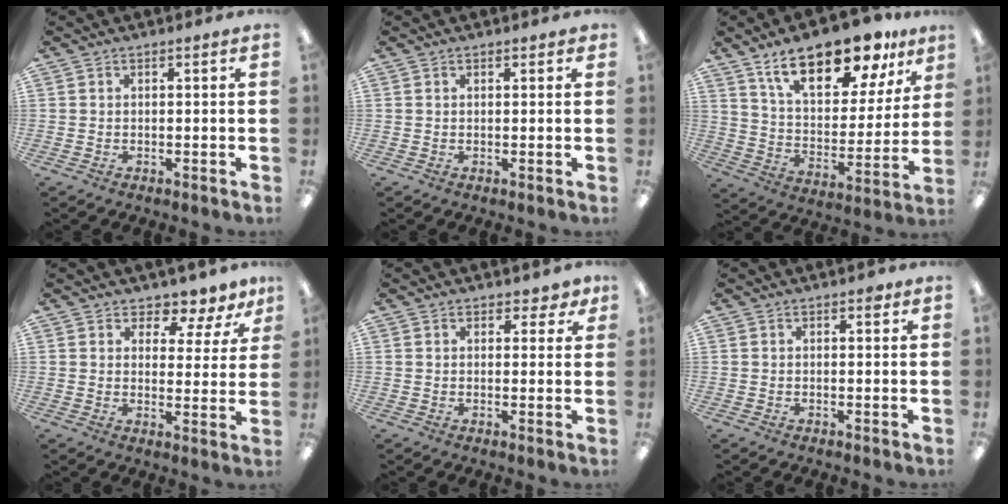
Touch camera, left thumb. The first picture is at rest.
{"total": 0.8, "force": [0.5, 0.4, 0.3], "torque": [0.001, -0.002, 0.007]}
{"total": 21.3, "force": [15.0, 8.5, 12.4], "torque": [-0.207, -0.080, 0.256]}
{"total": 5.7, "force": [4.9, 2.3, 2.0], "torque": [-0.022, -0.042, 0.081]}
{"total": 2.8, "force": [1.8, 1.9, 1.1], "torque": [-0.007, -0.001, 0.030]}
{"total": 1.3, "force": [0.7, 0.7, 0.8], "torque": [-0.002, -0.004, 0.008]}